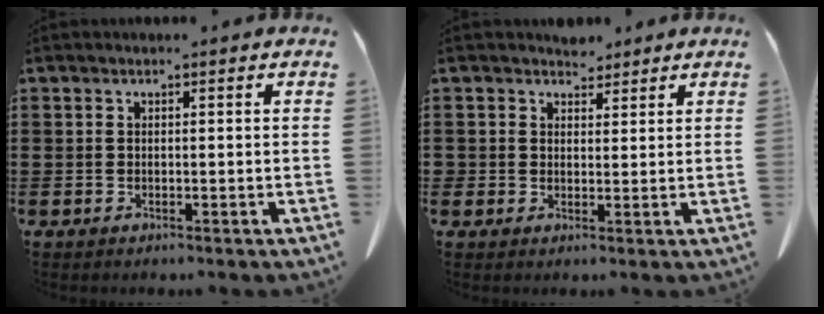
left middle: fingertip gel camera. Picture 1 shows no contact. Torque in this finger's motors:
{"motor_torque": [0.31, -0.26, 0.00, 0.00]}